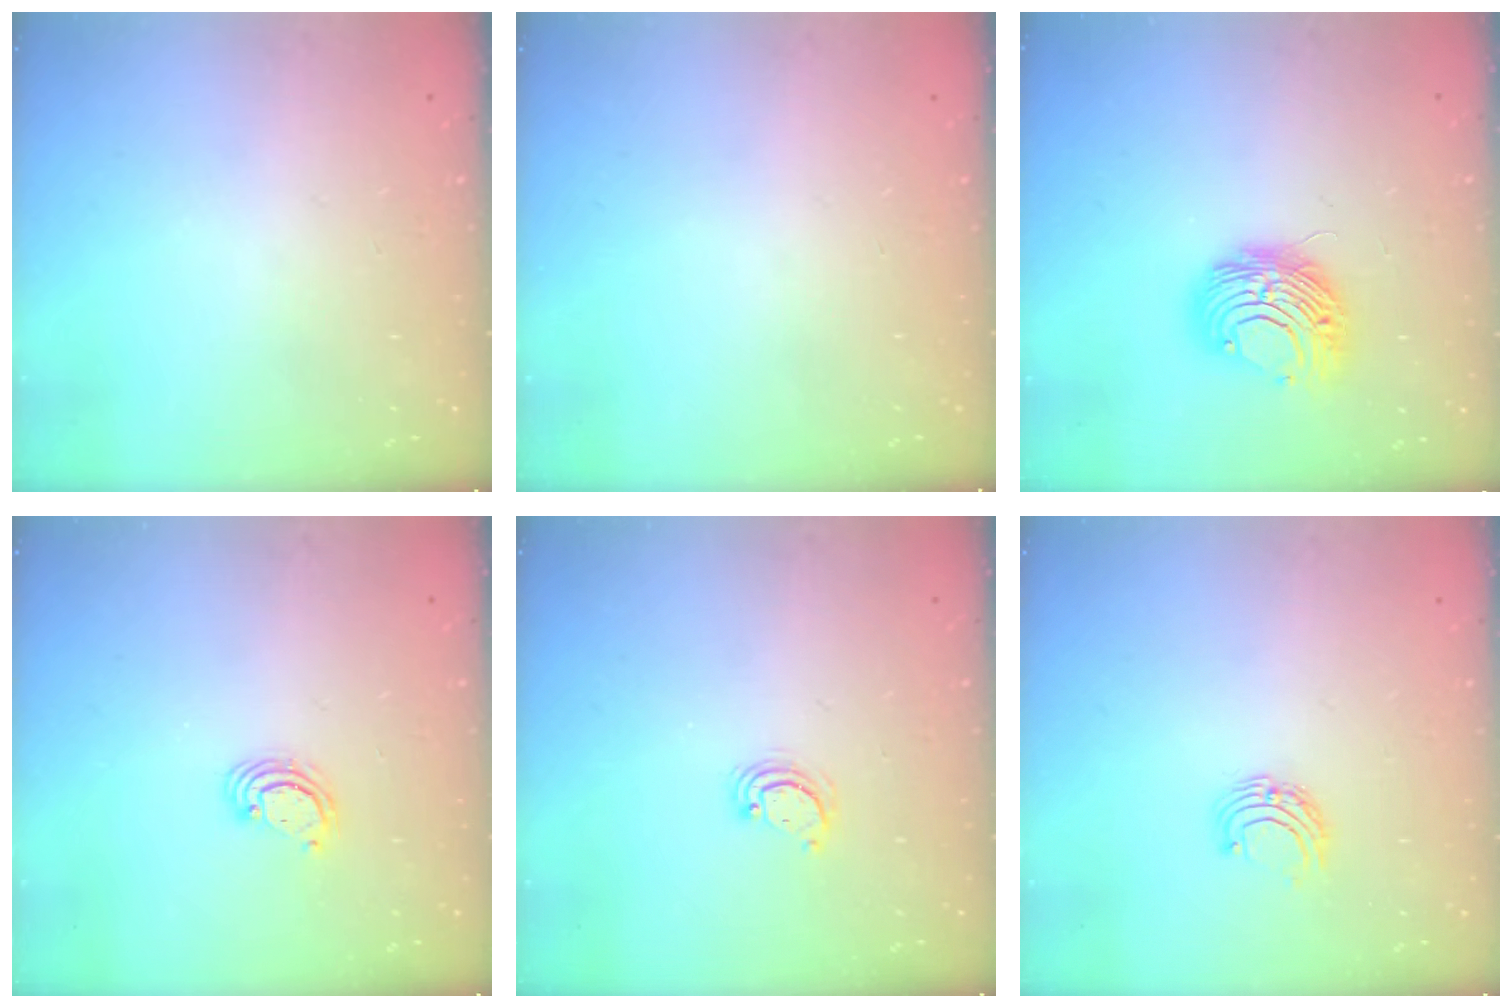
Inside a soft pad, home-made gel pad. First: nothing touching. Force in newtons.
{"total": 0.0}
{"total": 8.9, "press": 8.9, "slide": 0.1}
{"total": 2.5, "press": 2.5, "slide": 0.2}
{"total": 3.2, "press": 3.2, "slide": 0.3}
{"total": 5.2, "press": 5.2, "slide": 0.5}